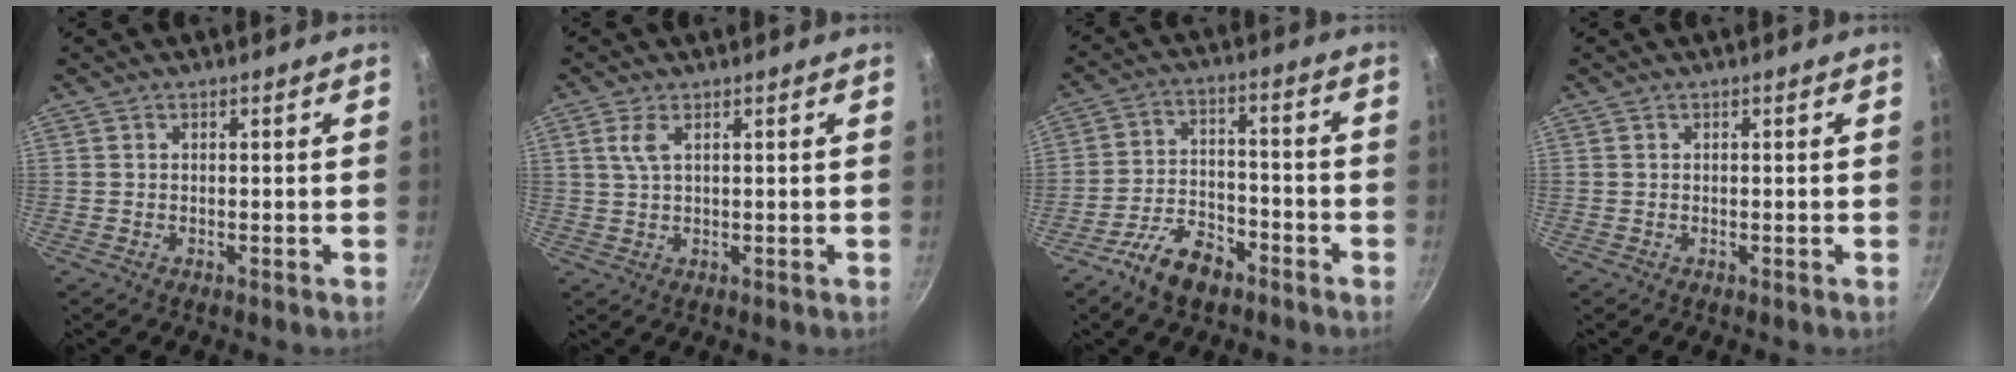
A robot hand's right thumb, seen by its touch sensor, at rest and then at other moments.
{"total": 3.1, "force": [1.3, 1.3, 2.6], "torque": [-0.055, -0.003, 0.027]}
{"total": 9.5, "force": [-6.3, 4.8, 5.2], "torque": [-0.079, 0.046, -0.116]}
{"total": 0.0}